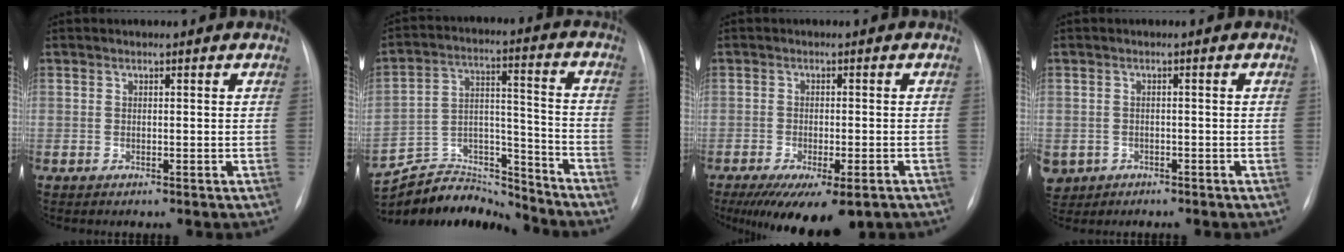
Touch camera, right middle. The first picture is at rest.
{"total": 15.4, "force": [-15.0, 2.9, 1.1], "torque": [-0.016, 0.044, -0.253]}
{"total": 11.5, "force": [-7.6, 3.9, 7.7], "torque": [-0.115, -0.017, -0.110]}
{"total": 4.2, "force": [-2.5, 3.4, 0.6], "torque": [-0.016, 0.003, -0.039]}